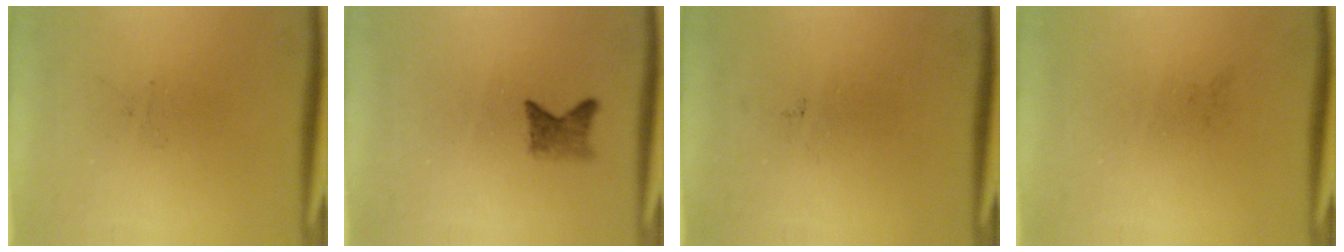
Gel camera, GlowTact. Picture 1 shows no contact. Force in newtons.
{"total": 2.0}
{"total": 0.0}
{"total": 0.0}